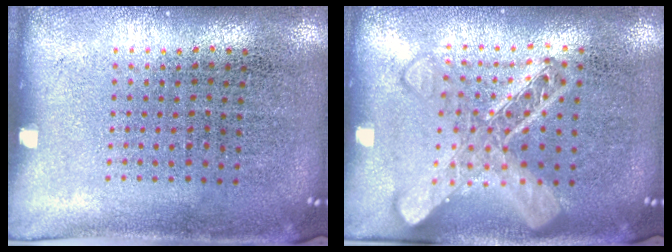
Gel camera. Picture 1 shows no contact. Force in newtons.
{"total": 2.7, "press": 2.6, "slide": 0.5}